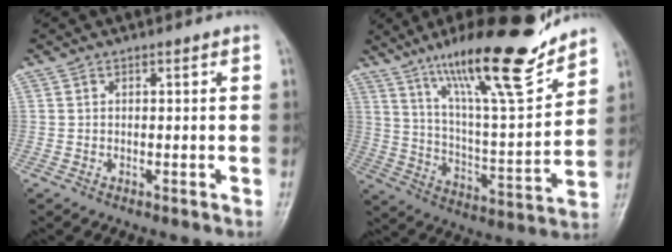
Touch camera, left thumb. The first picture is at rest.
{"total": 21.9, "force": [15.9, 3.8, 14.6], "torque": [-0.209, -0.078, 0.268]}